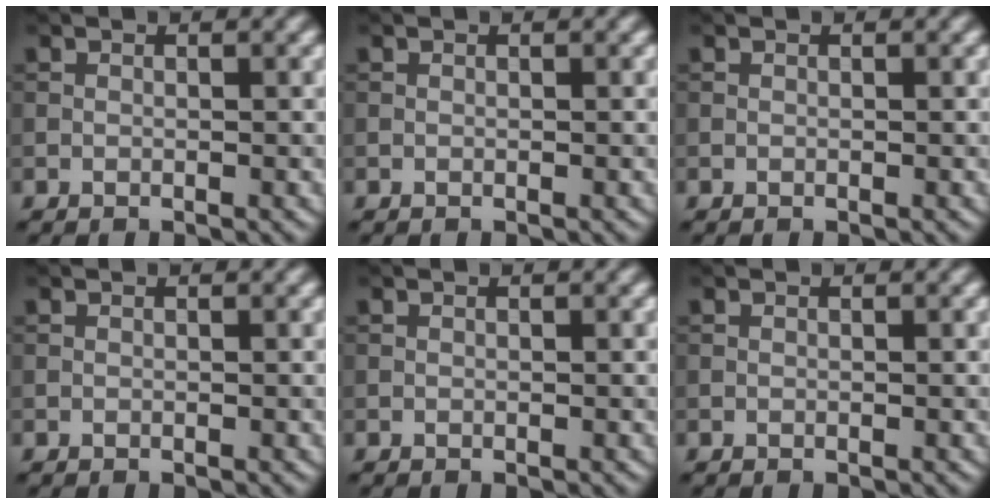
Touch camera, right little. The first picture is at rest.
{"total": 0.0}
{"total": 0.0}
{"total": 0.0}
{"total": 0.0}
{"total": 0.0}